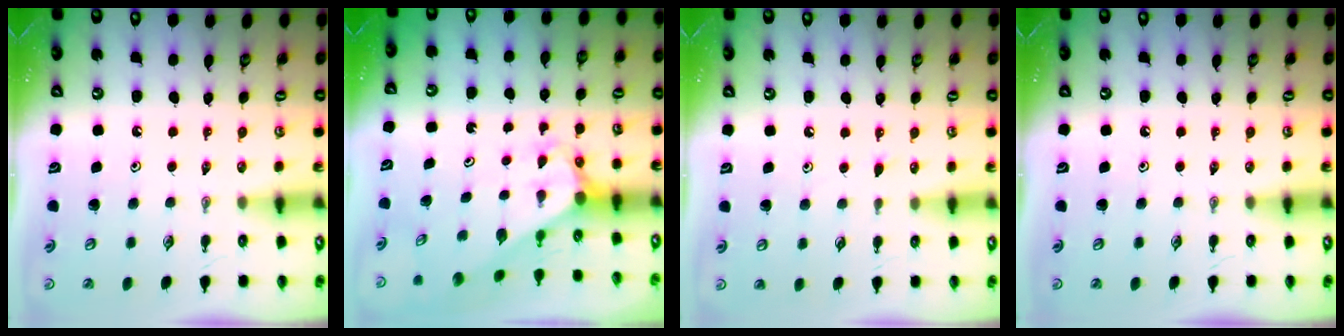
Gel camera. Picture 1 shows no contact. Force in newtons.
{"total": 2.8, "press": 2.8, "slide": 0.2}
{"total": 4.2, "press": 4.1, "slide": 0.4}
{"total": 0.0}